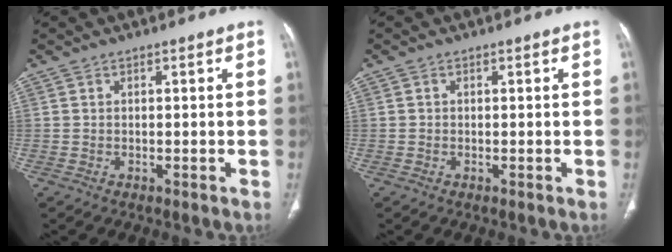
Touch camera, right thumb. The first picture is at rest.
{"total": 0.0}